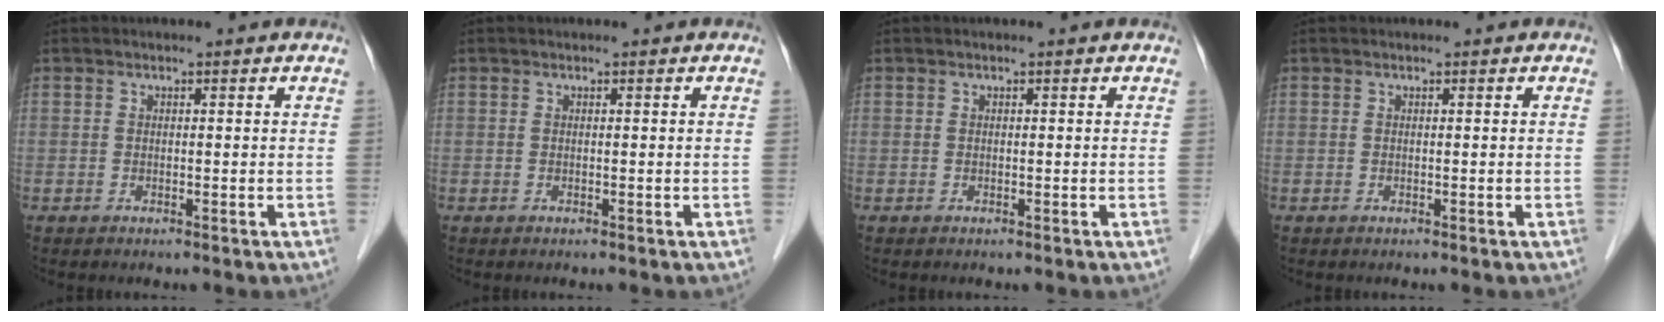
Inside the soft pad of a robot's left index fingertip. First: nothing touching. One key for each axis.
{"total": 0.0}
{"total": 0.0}
{"total": 0.0}